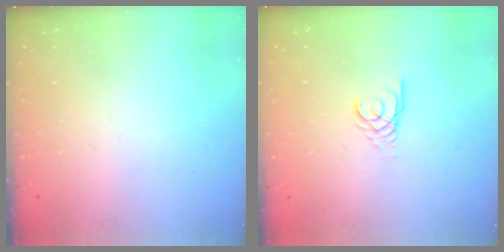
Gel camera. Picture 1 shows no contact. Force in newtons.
{"total": 2.7, "press": 2.7, "slide": 0.3}